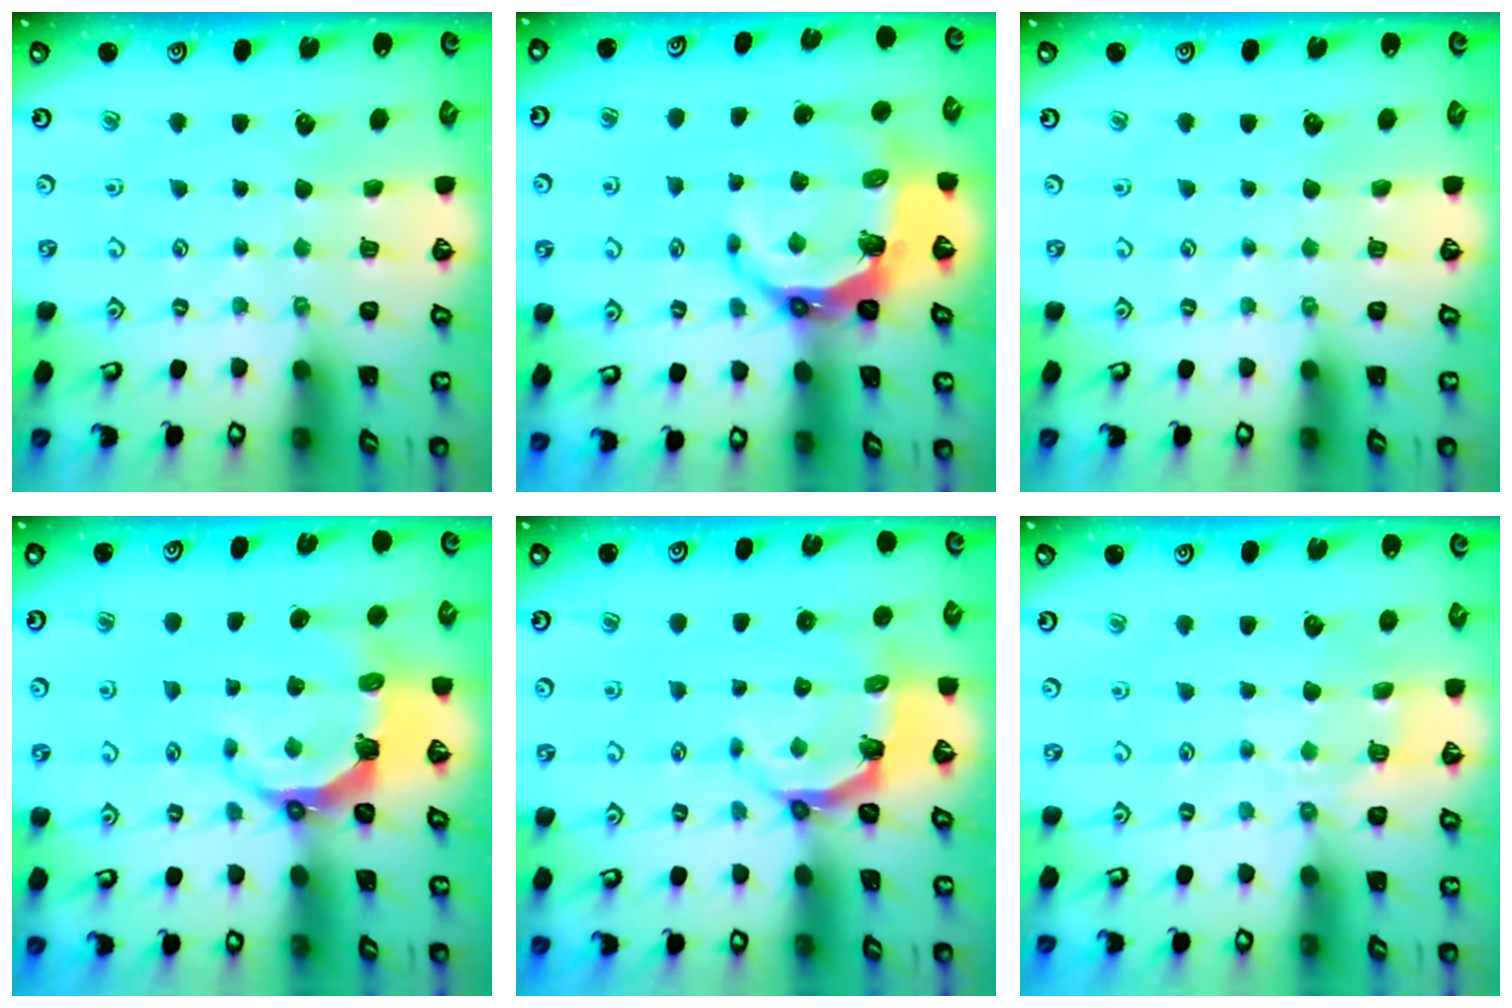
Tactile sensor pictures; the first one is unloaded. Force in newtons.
{"total": 8.2, "press": 7.0, "slide": 4.4}
{"total": 0.0}
{"total": 7.7, "press": 5.9, "slide": 5.0}
{"total": 4.4, "press": 2.9, "slide": 3.3}
{"total": 4.8, "press": 4.5, "slide": 1.5}